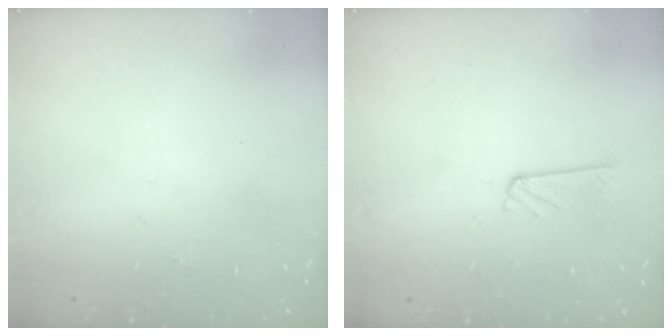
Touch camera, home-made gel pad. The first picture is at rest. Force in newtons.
{"total": 6.6, "press": 6.6, "slide": 0.2}